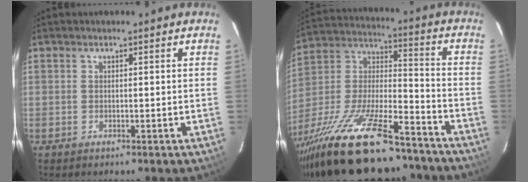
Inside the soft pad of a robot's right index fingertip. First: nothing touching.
{"total": 31.0, "force": [-23.5, 8.8, 18.2], "torque": [-0.349, -0.031, -0.370]}